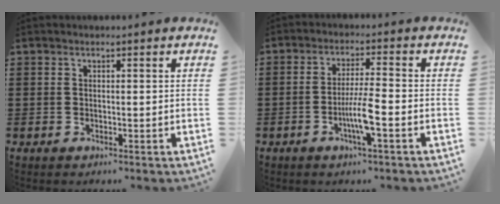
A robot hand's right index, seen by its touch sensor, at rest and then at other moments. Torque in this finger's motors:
{"motor_torque": [1.82, 0.01, 0.51, 0.09]}